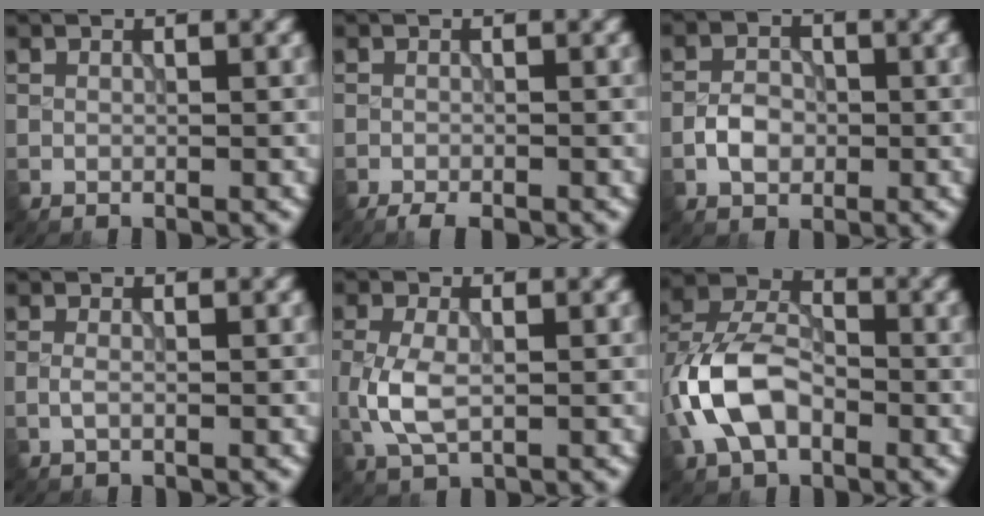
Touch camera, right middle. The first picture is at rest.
{"total": 1.9, "force": [-1.5, 0.5, 1.0], "torque": [-0.015, -0.002, -0.026]}
{"total": 2.8, "force": [-0.8, 2.0, 1.8], "torque": [-0.029, 0.003, -0.019]}
{"total": 0.9, "force": [-0.3, 0.3, 0.8], "torque": [-0.022, -0.001, -0.010]}
{"total": 4.0, "force": [-0.6, 2.2, 3.3], "torque": [-0.085, -0.004, -0.013]}
{"total": 7.8, "force": [-2.5, 4.9, 5.5], "torque": [-0.122, 0.012, -0.055]}